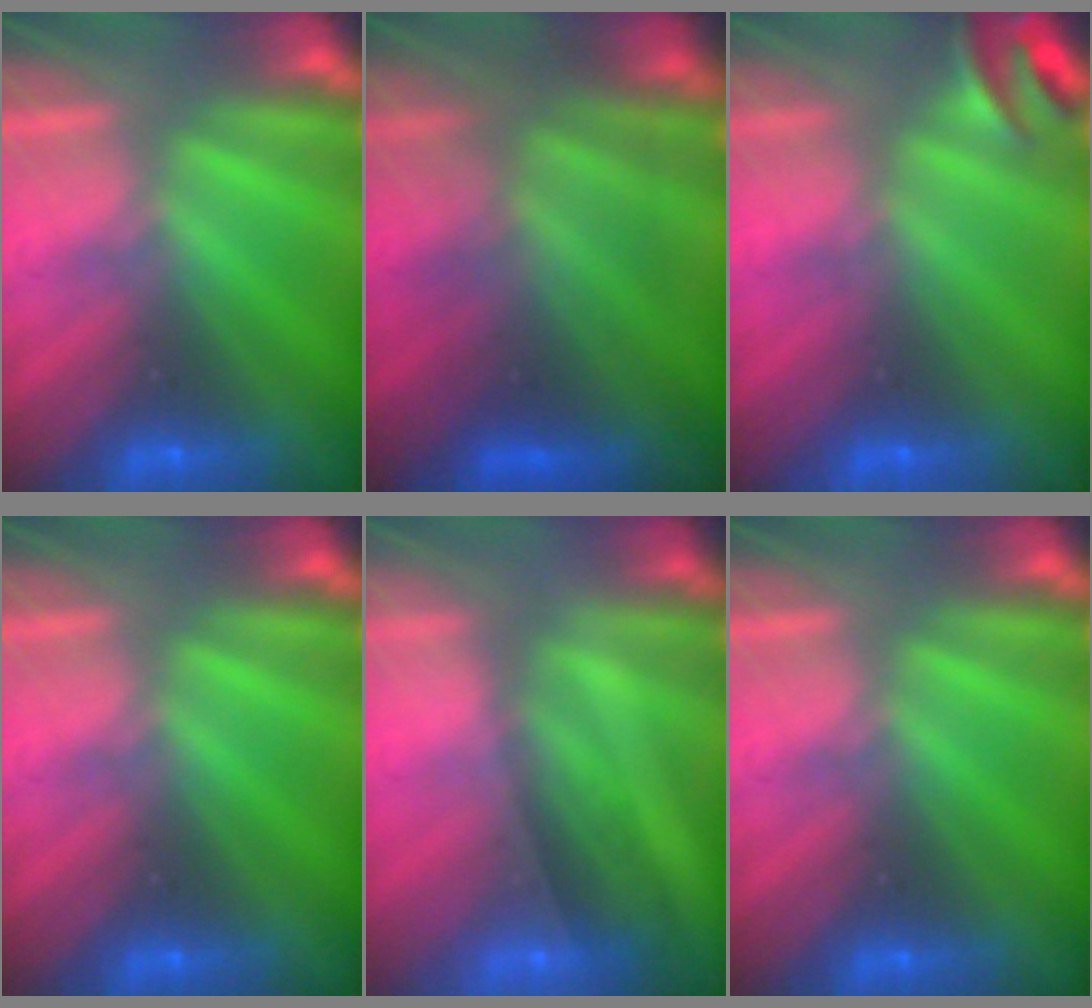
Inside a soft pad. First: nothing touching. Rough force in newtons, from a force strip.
{"total": 4.2}
{"total": 2.7}
{"total": 0.0}
{"total": 1.9}
{"total": 0.0}